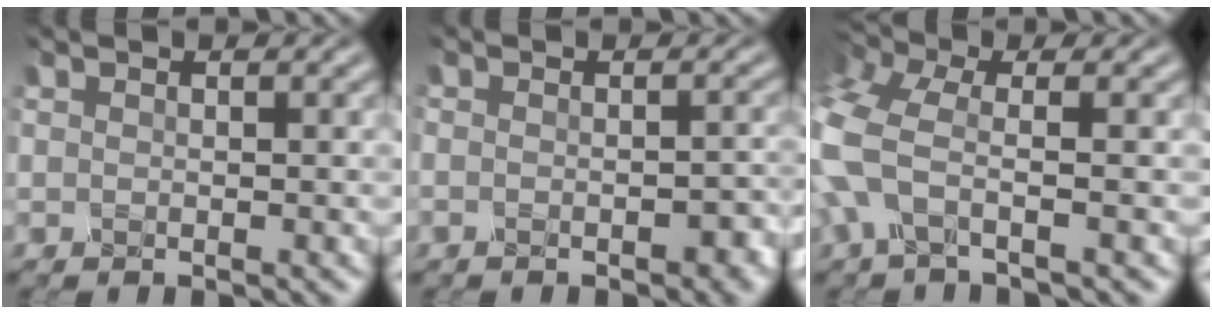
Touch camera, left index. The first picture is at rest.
{"total": 1.9, "force": [-0.9, 0.8, 1.5], "torque": [-0.021, 0.000, -0.013]}
{"total": 5.7, "force": [-1.5, 2.5, 4.9], "torque": [-0.134, 0.001, -0.042]}